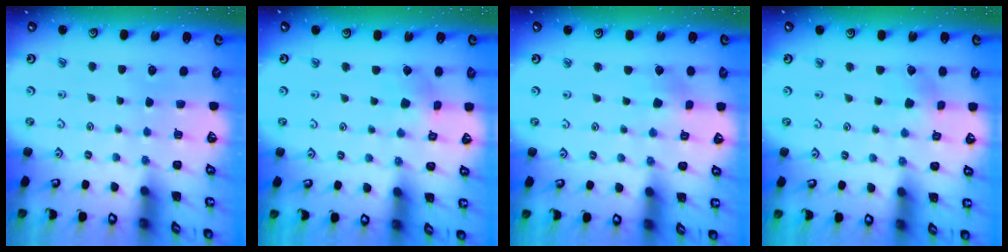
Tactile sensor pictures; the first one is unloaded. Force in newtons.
{"total": 4.0, "press": 4.0, "slide": 0.3}
{"total": 2.7, "press": 2.7, "slide": 0.3}
{"total": 2.6, "press": 2.6, "slide": 0.3}